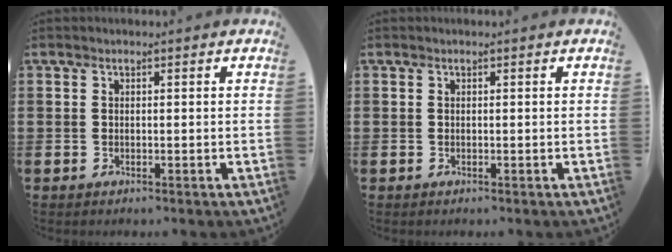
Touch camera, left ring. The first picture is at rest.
{"total": 0.0}